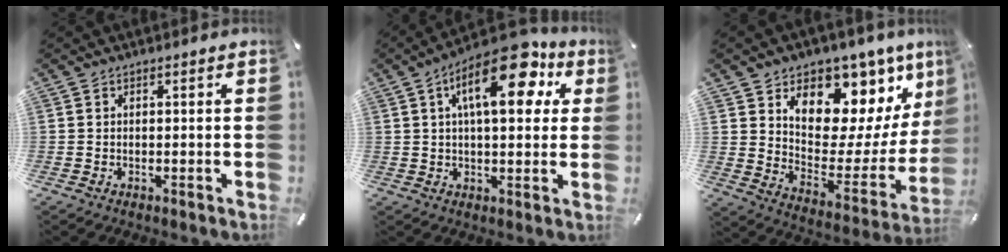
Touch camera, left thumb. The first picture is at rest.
{"total": 17.6, "force": [7.3, 7.8, 14.0], "torque": [-0.217, -0.022, 0.113]}
{"total": 11.4, "force": [6.7, 8.1, 4.4], "torque": [-0.049, -0.093, 0.112]}